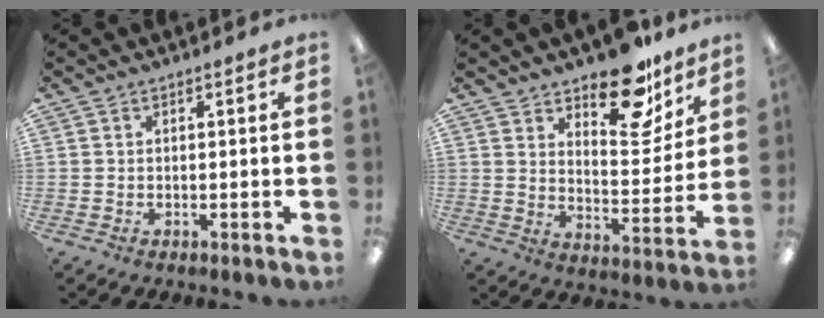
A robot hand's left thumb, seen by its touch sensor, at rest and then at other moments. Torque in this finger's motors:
{"motor_torque": [0.38, 0.58, -0.20, -0.05, 0.06]}